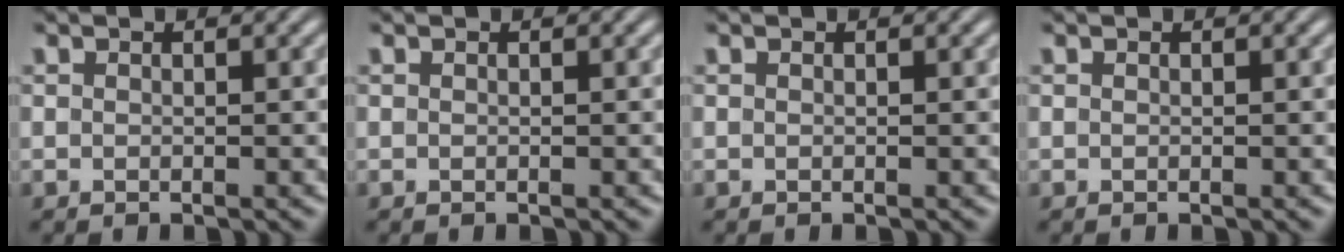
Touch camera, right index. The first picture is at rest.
{"total": 0.0}
{"total": 0.0}
{"total": 0.0}